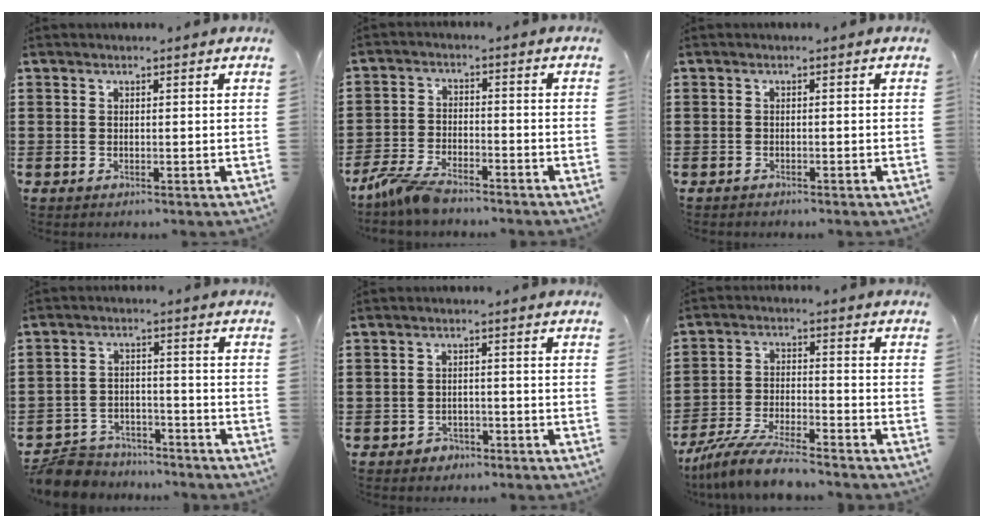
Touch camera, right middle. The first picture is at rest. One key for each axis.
{"total": 6.3, "fx": -5.6, "fy": 1.7, "fz": 2.3, "tx": -0.062, "ty": 0.004, "tz": -0.112}
{"total": 0.7, "fx": -0.6, "fy": 0.2, "fz": -0.1, "tx": 0.000, "ty": 0.001, "tz": -0.014}
{"total": 6.1, "fx": -5.9, "fy": 1.4, "fz": 0.7, "tx": -0.020, "ty": 0.013, "tz": -0.120}
{"total": 1.8, "fx": -1.6, "fy": 0.9, "fz": -0.1, "tx": -0.007, "ty": 0.002, "tz": -0.038}
{"total": 7.9, "fx": -7.2, "fy": 0.7, "fz": 3.3, "tx": -0.071, "ty": 0.002, "tz": -0.139}